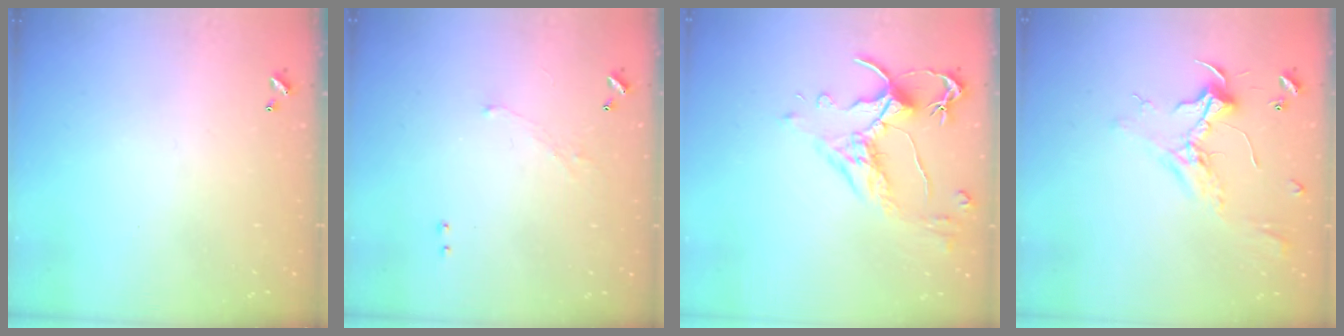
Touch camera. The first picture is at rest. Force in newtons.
{"total": 0.8, "press": 0.6, "slide": 0.5}
{"total": 2.5, "press": 2.1, "slide": 1.4}
{"total": 2.4, "press": 2.3, "slide": 0.8}